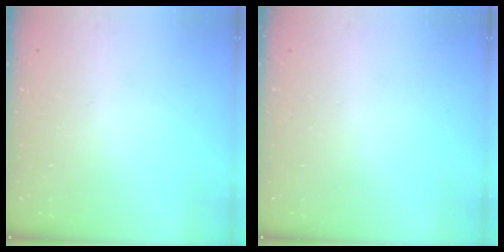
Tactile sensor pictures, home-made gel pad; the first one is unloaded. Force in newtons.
{"total": 0.0}